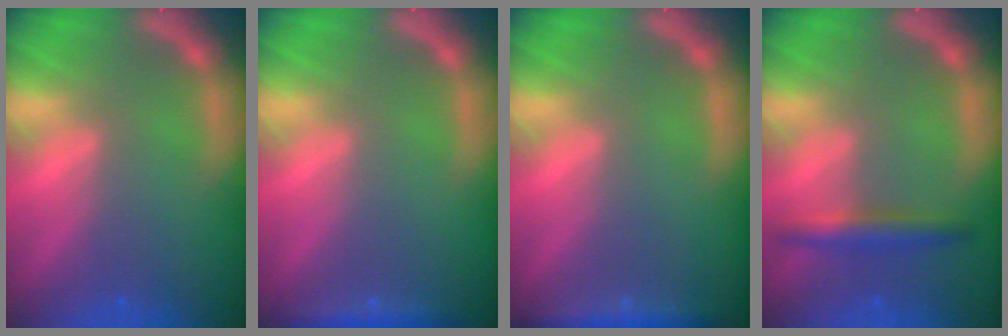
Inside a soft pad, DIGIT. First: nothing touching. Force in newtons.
{"total": 1.9}
{"total": 3.0}
{"total": 3.0}